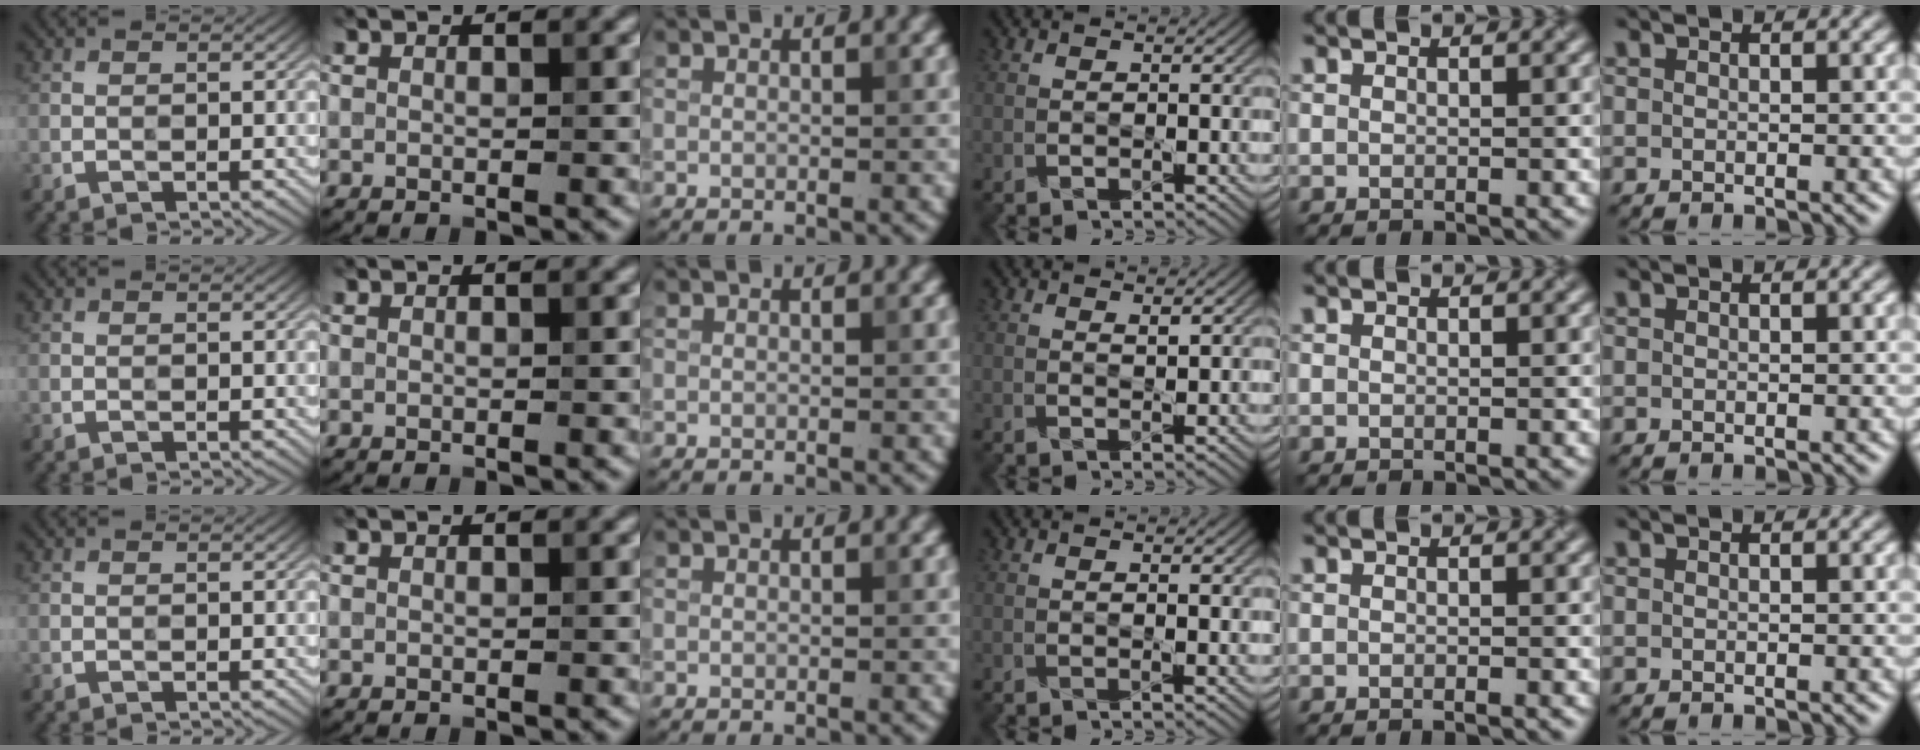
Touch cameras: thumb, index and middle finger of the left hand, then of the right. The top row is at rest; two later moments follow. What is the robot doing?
{"motion": "dispense", "object": "syringe"}